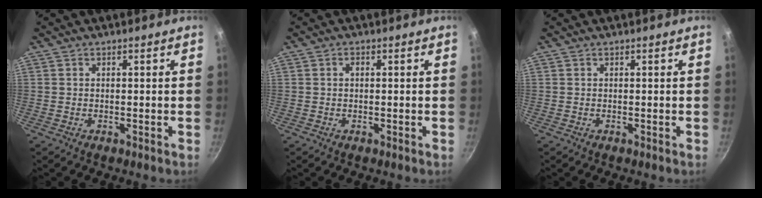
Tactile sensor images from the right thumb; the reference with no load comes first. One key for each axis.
{"total": 0.9, "fx": 0.1, "fy": 0.6, "fz": 0.7, "tx": -0.012, "ty": 0.005, "tz": 0.001}
{"total": 0.0}